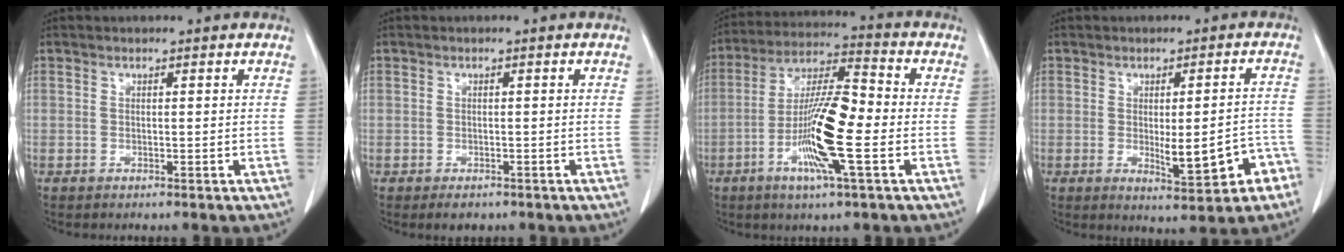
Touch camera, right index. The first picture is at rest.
{"total": 2.0, "force": [-1.3, 1.3, 0.8], "torque": [-0.010, 0.000, -0.013]}
{"total": 13.6, "force": [-3.6, 1.2, 13.1], "torque": [-0.250, -0.001, -0.073]}
{"total": 9.0, "force": [-3.2, 2.2, 8.1], "torque": [-0.097, 0.007, -0.032]}